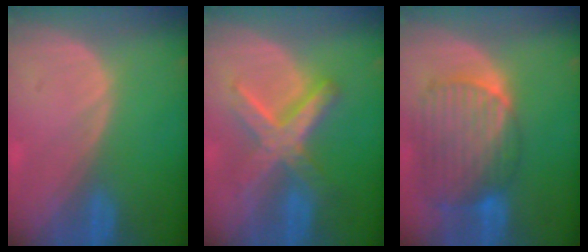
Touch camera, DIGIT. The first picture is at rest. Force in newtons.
{"total": 7.7, "press": 7.7, "slide": 0.7}
{"total": 10.6, "press": 9.0, "slide": 5.6}